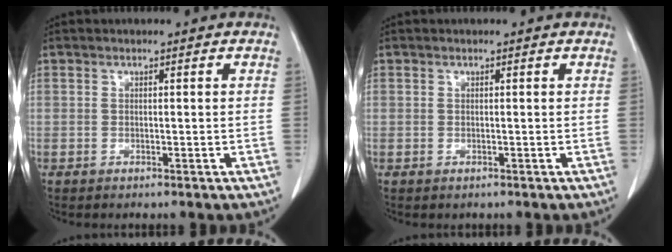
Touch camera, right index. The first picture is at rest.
{"total": 0.5, "force": [-0.1, 0.5, 0.0], "torque": [0.004, 0.005, -0.004]}